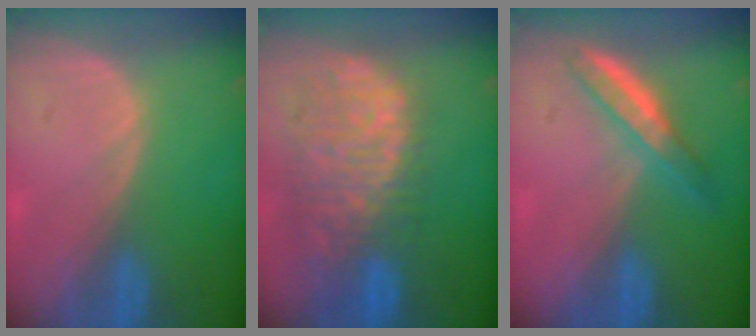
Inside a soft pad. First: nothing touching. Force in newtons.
{"total": 12.0, "press": 9.8, "slide": 6.8}
{"total": 4.9, "press": 4.5, "slide": 2.0}